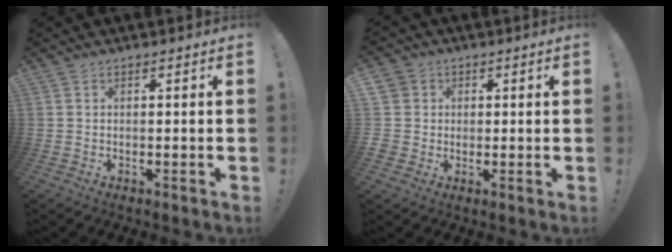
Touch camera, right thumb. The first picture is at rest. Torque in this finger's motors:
{"motor_torque": [1.29, 1.35, 0.54, -0.60, 0.06]}